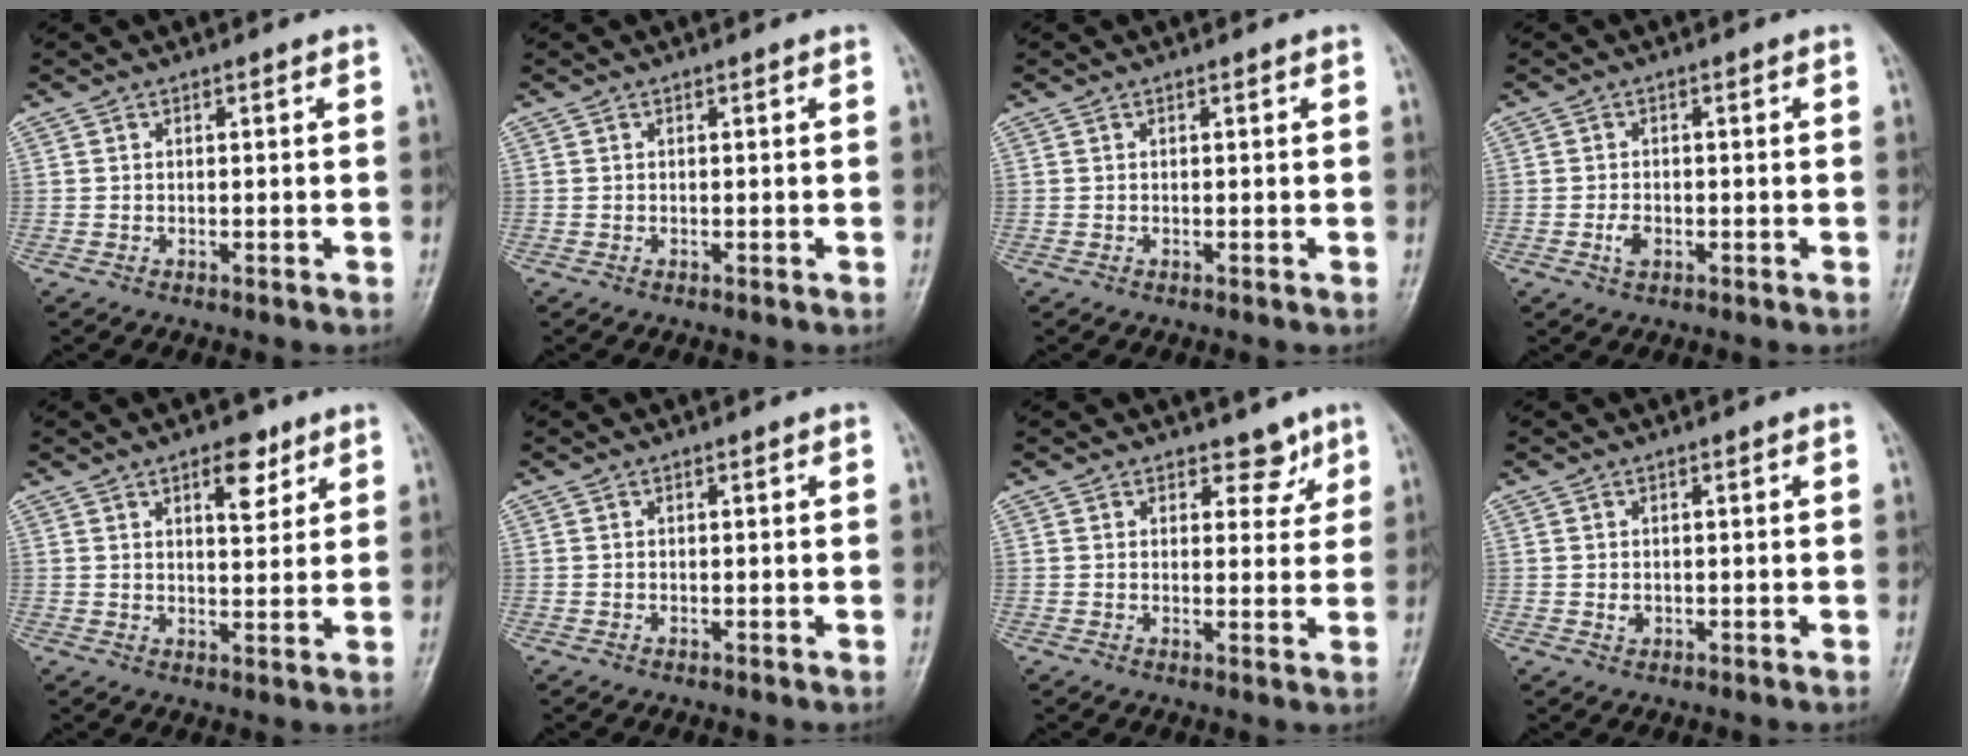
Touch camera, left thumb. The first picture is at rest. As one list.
[{"total": 0.0}, {"total": 0.0}, {"total": 2.2, "force": [-0.8, 1.5, 1.5], "torque": [-0.027, 0.001, -0.014]}, {"total": 6.0, "force": [3.5, 2.9, 4.0], "torque": [-0.037, -0.019, 0.048]}, {"total": 0.0}, {"total": 4.0, "force": [2.8, 2.5, 1.3], "torque": [0.015, -0.016, 0.037]}, {"total": 1.0, "force": [0.1, 0.9, 0.6], "torque": [-0.007, 0.000, 0.004]}]